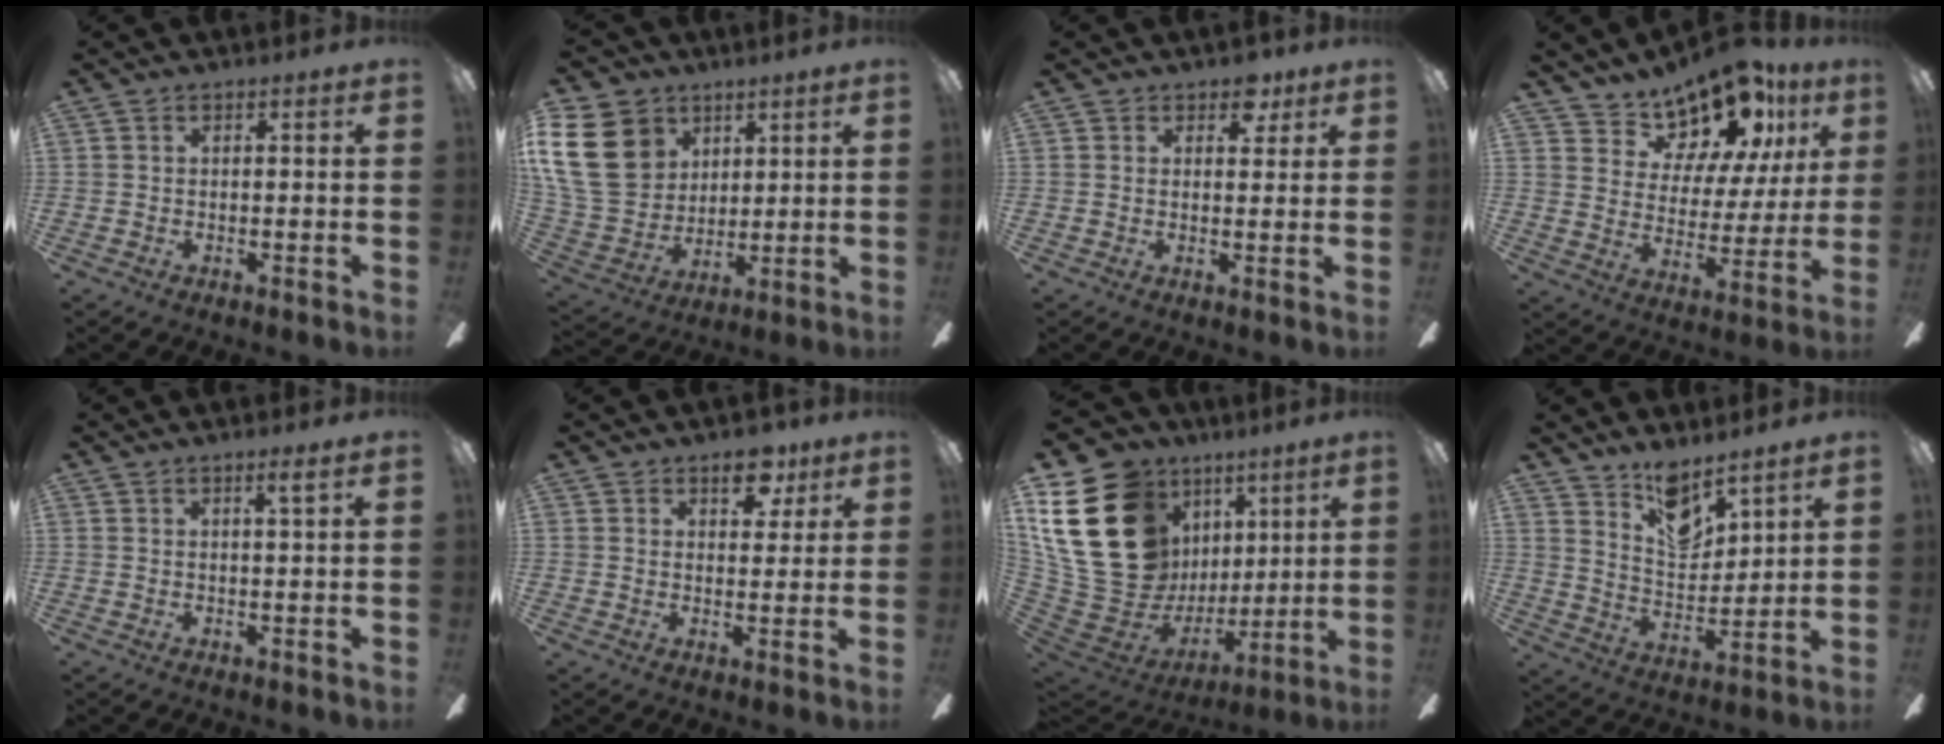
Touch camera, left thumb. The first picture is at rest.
{"total": 19.8, "force": [7.2, 15.4, 10.2], "torque": [-0.238, -0.016, 0.137]}
{"total": 4.6, "force": [3.1, 2.9, 1.8], "torque": [-0.011, -0.008, 0.052]}
{"total": 15.2, "force": [12.5, 6.7, 5.3], "torque": [-0.098, -0.092, 0.225]}
{"total": 1.9, "force": [1.5, -0.3, 1.1], "torque": [-0.026, -0.004, 0.027]}
{"total": 7.5, "force": [4.7, 4.4, 3.8], "torque": [-0.030, -0.019, 0.079]}
{"total": 27.9, "force": [9.4, 21.1, 15.7], "torque": [-0.333, -0.059, 0.221]}
{"total": 10.3, "force": [8.4, 4.3, 4.1], "torque": [-0.069, -0.054, 0.156]}